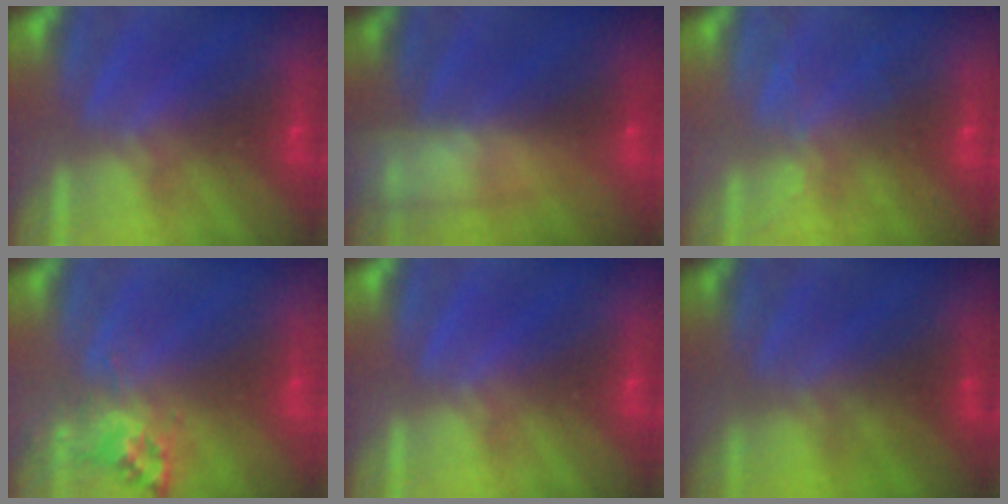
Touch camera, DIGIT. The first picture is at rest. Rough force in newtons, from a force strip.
{"total": 9.6}
{"total": 2.1}
{"total": 2.6}
{"total": 0.0}
{"total": 2.2}